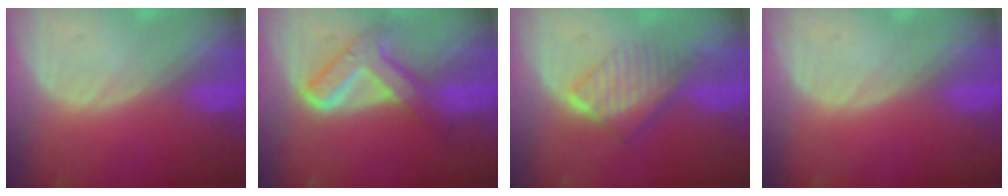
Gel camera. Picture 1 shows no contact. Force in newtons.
{"total": 7.2, "press": 7.2, "slide": 0.3}
{"total": 6.4, "press": 5.7, "slide": 2.9}
{"total": 0.0}